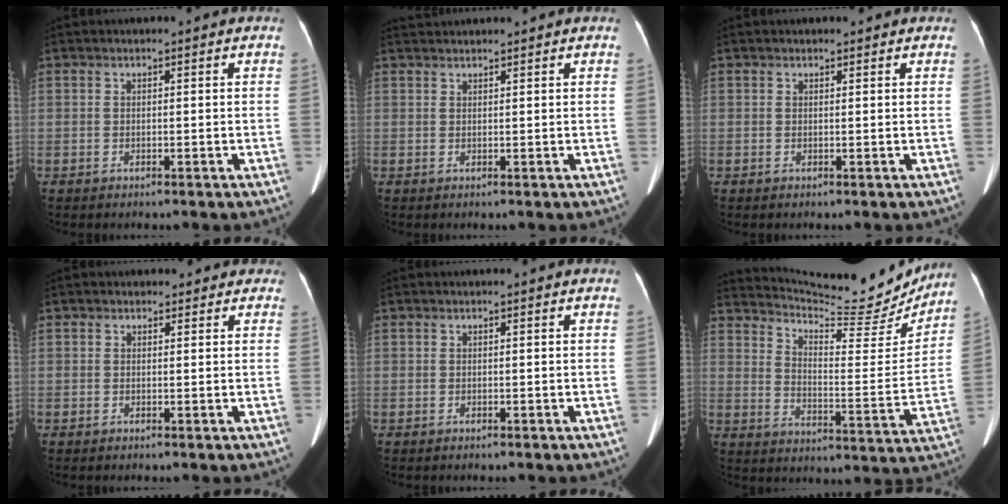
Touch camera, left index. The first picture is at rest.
{"total": 3.0, "force": [2.9, 0.0, 0.7], "torque": [-0.007, 0.023, 0.047]}
{"total": 1.8, "force": [1.6, 0.6, 0.5], "torque": [-0.007, 0.005, 0.016]}
{"total": 2.6, "force": [1.7, 1.9, -0.4], "torque": [0.030, -0.005, 0.008]}
{"total": 0.0}
{"total": 19.4, "force": [18.5, 2.5, 5.0], "torque": [-0.077, -0.061, 0.249]}